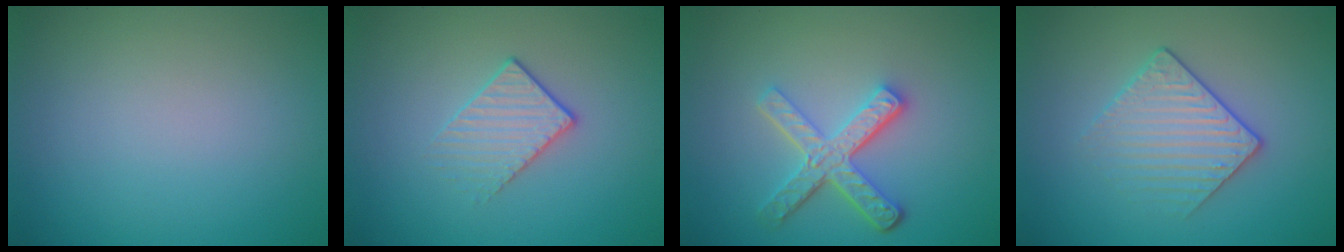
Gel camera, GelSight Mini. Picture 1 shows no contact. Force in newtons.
{"total": 1.8, "press": 1.4, "slide": 1.1}
{"total": 4.8, "press": 3.6, "slide": 3.2}
{"total": 3.1, "press": 2.9, "slide": 1.2}